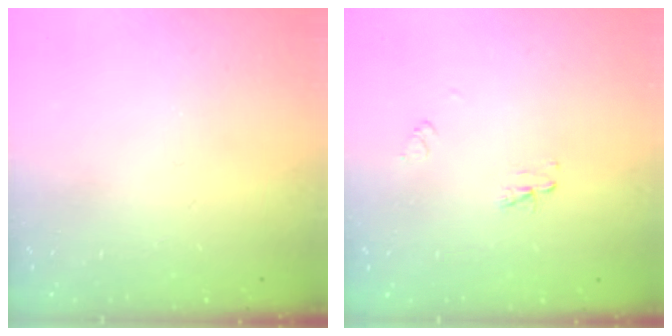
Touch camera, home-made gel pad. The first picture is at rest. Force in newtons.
{"total": 2.3, "press": 2.2, "slide": 0.2}